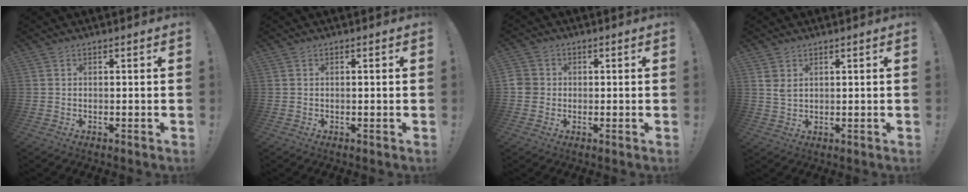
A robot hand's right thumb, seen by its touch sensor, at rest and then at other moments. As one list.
[{"total": 0.5, "force": [-0.1, -0.1, 0.5], "torque": [-0.011, 0.000, -0.002]}, {"total": 4.2, "force": [-0.3, 4.1, 1.1], "torque": [-0.024, 0.008, -0.005]}, {"total": 2.6, "force": [1.6, 1.2, 1.6], "torque": [-0.022, -0.006, 0.028]}]